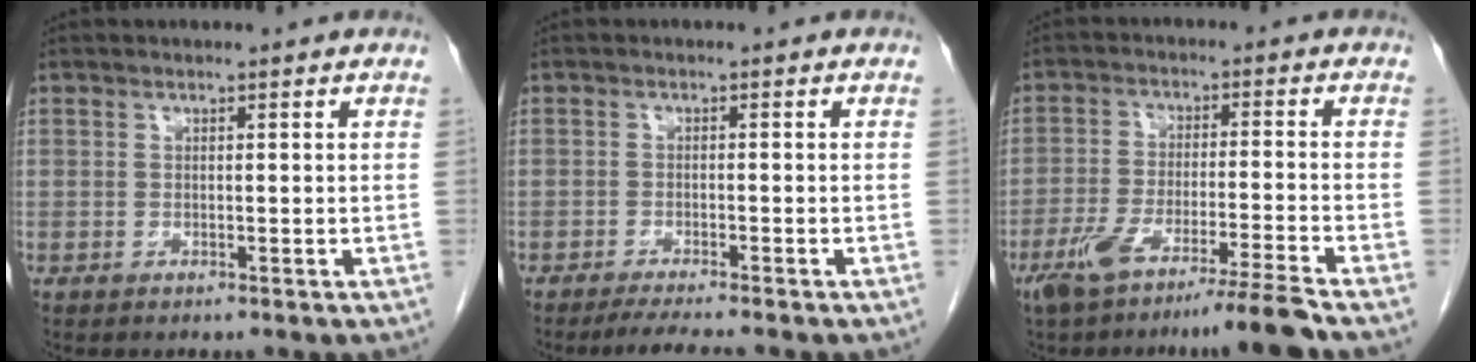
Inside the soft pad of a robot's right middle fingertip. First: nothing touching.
{"total": 4.5, "force": [-3.9, -0.3, 2.3], "torque": [-0.038, -0.014, -0.064]}
{"total": 10.3, "force": [-7.7, -1.3, 6.7], "torque": [-0.114, -0.024, -0.133]}